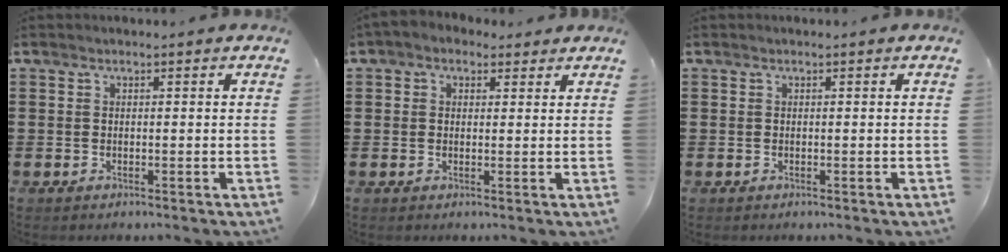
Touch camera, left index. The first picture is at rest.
{"total": 1.8, "force": [1.1, 1.4, 0.5], "torque": [-0.016, 0.010, 0.019]}
{"total": 0.0}